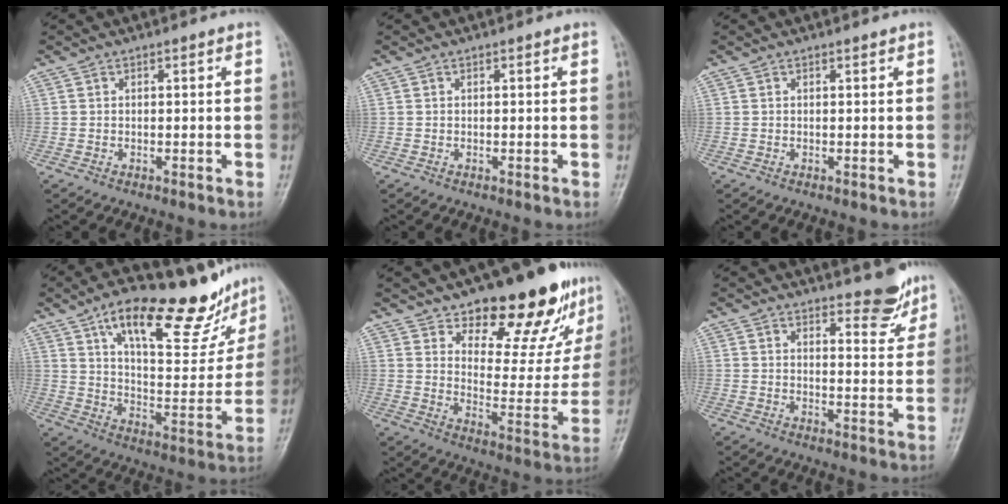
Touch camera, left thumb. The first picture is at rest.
{"total": 0.0}
{"total": 0.0}
{"total": 22.8, "force": [15.2, 8.1, 14.9], "torque": [-0.168, -0.052, 0.239]}
{"total": 20.9, "force": [14.7, 8.8, 12.0], "torque": [-0.109, -0.096, 0.206]}
{"total": 6.3, "force": [5.1, 2.1, 2.9], "torque": [-0.016, -0.042, 0.068]}